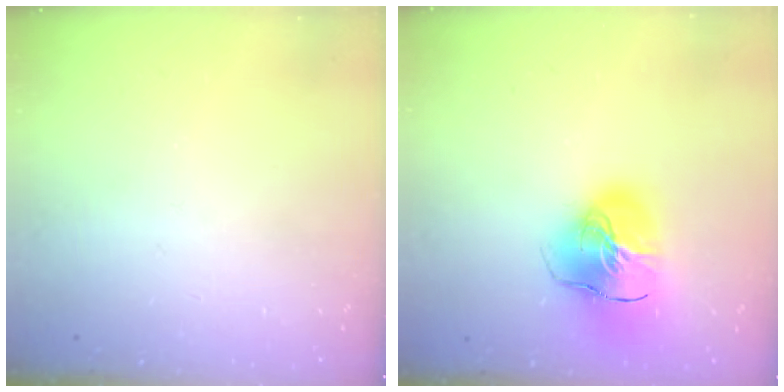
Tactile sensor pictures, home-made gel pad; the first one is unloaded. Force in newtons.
{"total": 18.1, "press": 17.9, "slide": 2.6}